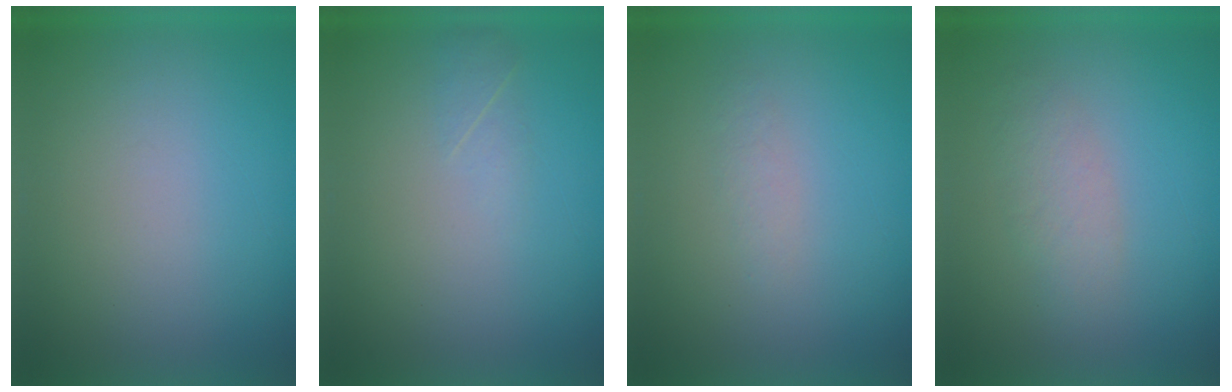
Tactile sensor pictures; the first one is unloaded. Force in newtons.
{"total": 1.6}
{"total": 1.3}
{"total": 2.7}